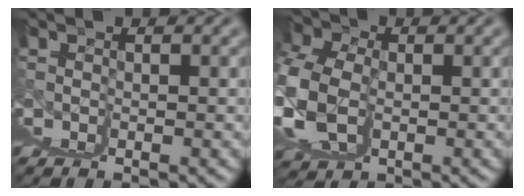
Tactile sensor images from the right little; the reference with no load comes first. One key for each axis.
{"total": 6.5, "fx": 2.2, "fy": 4.6, "fz": 4.1, "tx": -0.057, "ty": -0.001, "tz": 0.041}